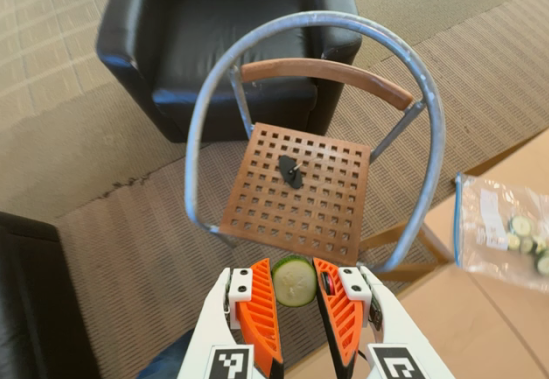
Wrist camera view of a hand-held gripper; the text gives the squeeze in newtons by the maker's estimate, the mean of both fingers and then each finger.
{"total": 9.5, "left": 9.6, "right": 9.3}